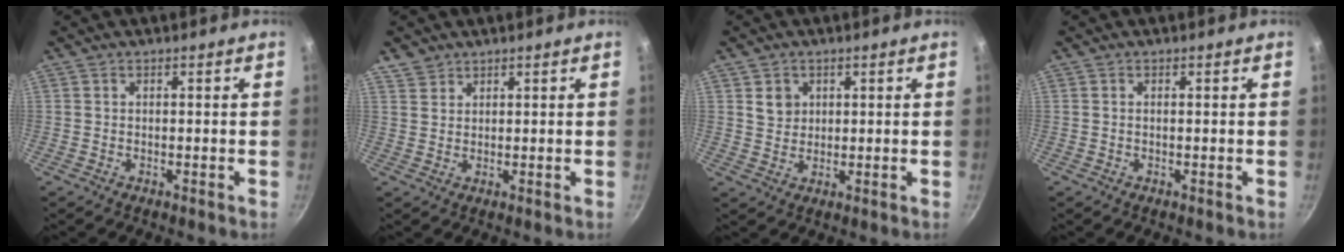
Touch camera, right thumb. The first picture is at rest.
{"total": 2.7, "force": [2.0, 1.8, 0.3], "torque": [0.005, 0.001, 0.040]}
{"total": 3.7, "force": [1.3, 3.2, 1.3], "torque": [-0.006, -0.001, 0.025]}
{"total": 0.0}